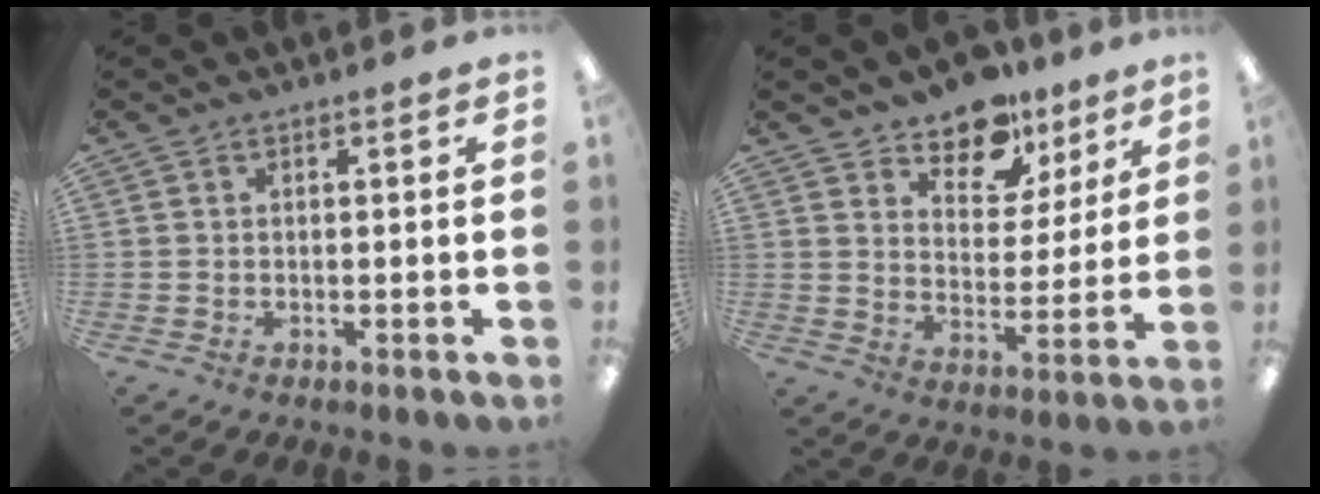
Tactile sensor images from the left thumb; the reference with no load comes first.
{"total": 12.3, "force": [9.8, 6.5, 3.5], "torque": [-0.055, -0.066, 0.182]}